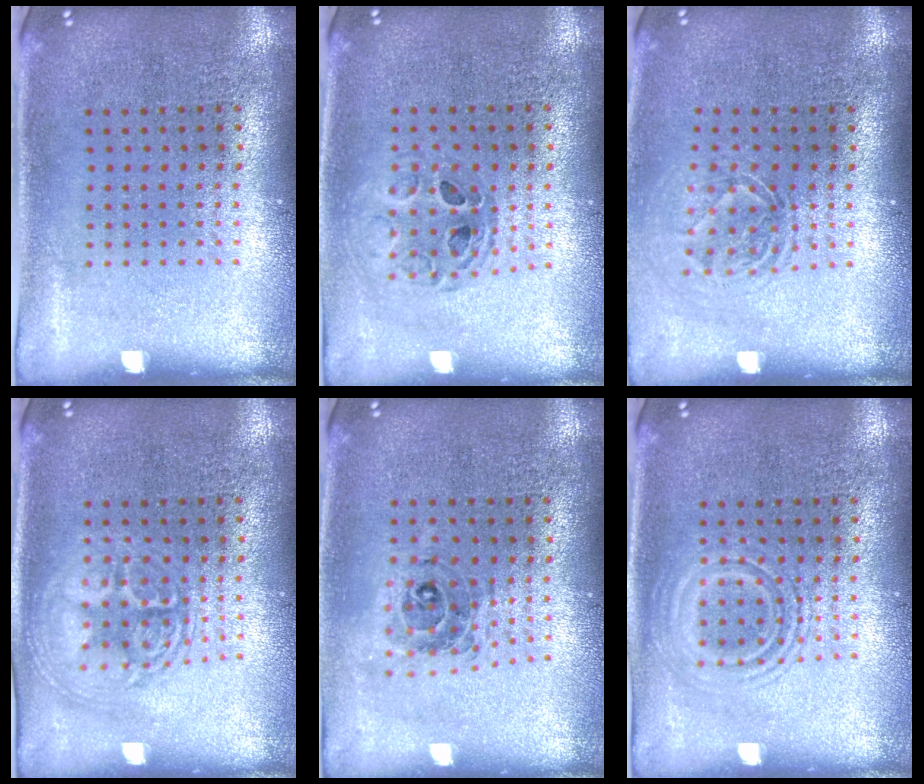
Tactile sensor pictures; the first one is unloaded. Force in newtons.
{"total": 0.8, "press": 0.8, "slide": 0.1}
{"total": 1.6, "press": 1.3, "slide": 1.1}
{"total": 2.8, "press": 2.7, "slide": 0.3}
{"total": 0.7, "press": 0.7, "slide": 0.1}
{"total": 2.6, "press": 2.6, "slide": 0.4}